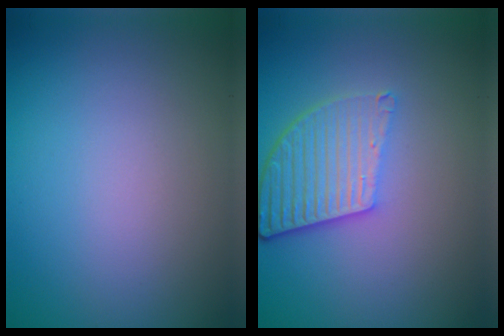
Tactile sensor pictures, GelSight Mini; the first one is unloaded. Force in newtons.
{"total": 5.2, "press": 3.8, "slide": 3.6}